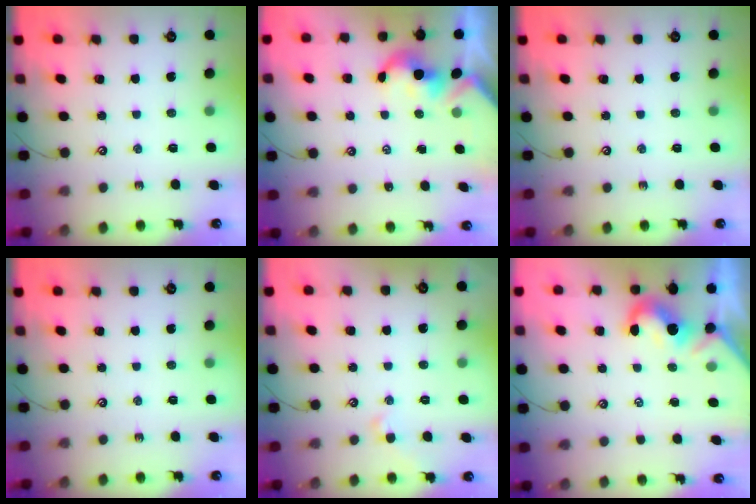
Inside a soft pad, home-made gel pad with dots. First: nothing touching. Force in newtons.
{"total": 1.8, "press": 1.8, "slide": 0.2}
{"total": 0.0}
{"total": 0.0}
{"total": 1.1, "press": 1.0, "slide": 0.4}
{"total": 1.5, "press": 1.3, "slide": 0.8}